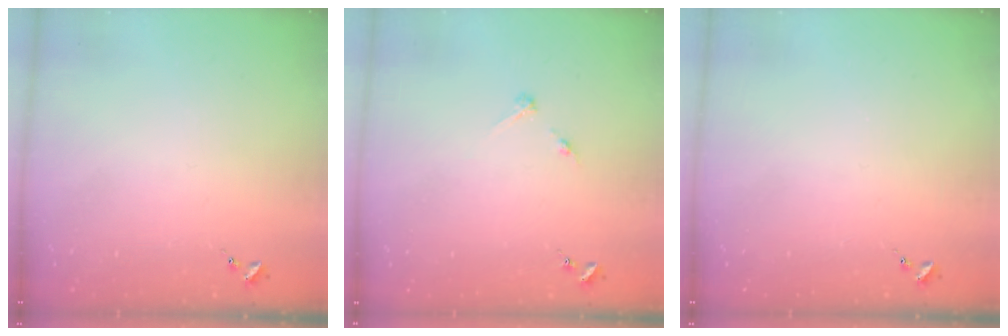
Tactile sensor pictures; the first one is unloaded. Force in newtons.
{"total": 3.2, "press": 3.1, "slide": 0.4}
{"total": 0.0}